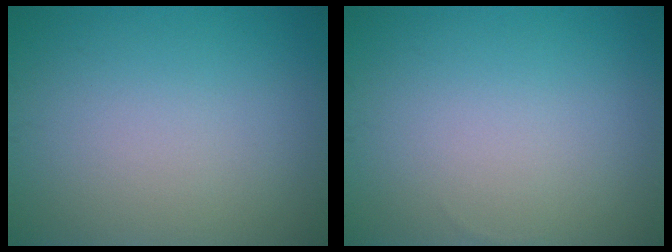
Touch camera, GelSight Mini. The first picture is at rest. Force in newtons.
{"total": 0.0}